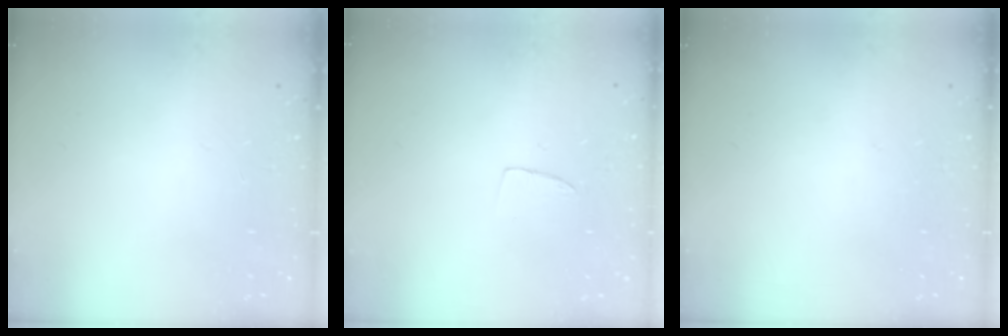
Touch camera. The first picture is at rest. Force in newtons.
{"total": 3.9, "press": 3.9, "slide": 0.3}
{"total": 0.0}